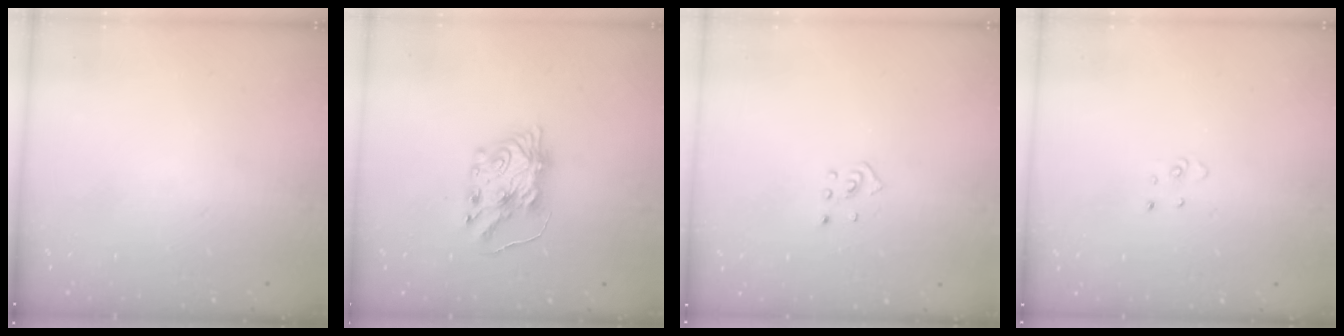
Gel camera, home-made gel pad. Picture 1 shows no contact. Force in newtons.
{"total": 7.8, "press": 7.7, "slide": 0.6}
{"total": 2.0, "press": 1.9, "slide": 0.8}
{"total": 2.9, "press": 2.9, "slide": 0.2}